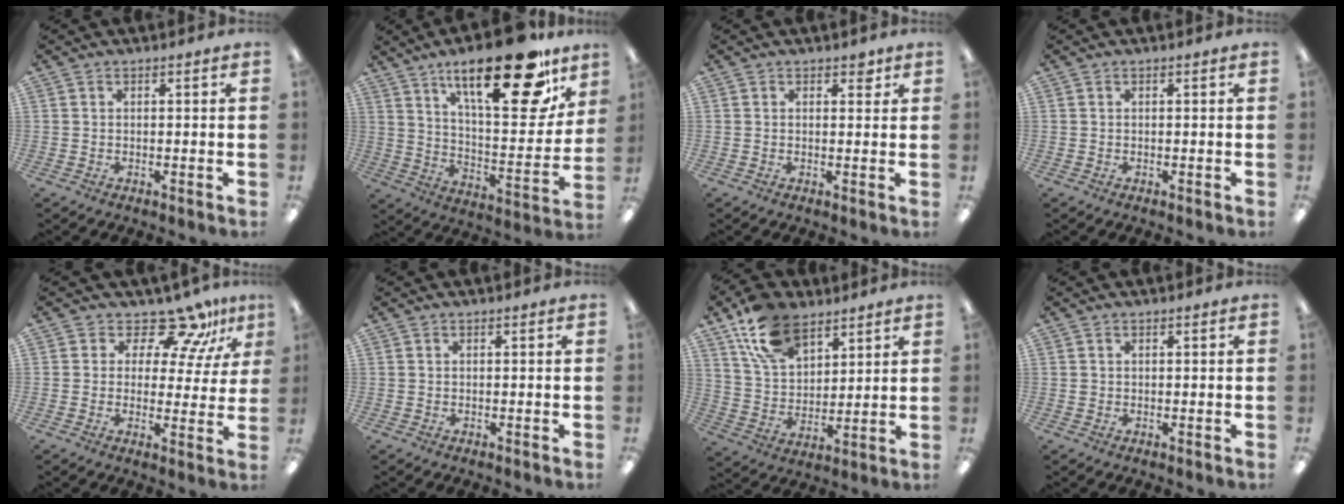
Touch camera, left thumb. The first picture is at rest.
{"total": 25.0, "force": [16.4, 8.0, 17.1], "torque": [-0.243, -0.107, 0.260]}
{"total": 2.1, "force": [1.4, 1.2, 1.0], "torque": [0.002, -0.007, 0.019]}
{"total": 0.0}
{"total": 11.8, "force": [9.7, 4.7, 4.6], "torque": [-0.078, -0.071, 0.176]}
{"total": 0.0}
{"total": 14.5, "force": [9.4, 8.3, 7.2], "torque": [-0.143, -0.030, 0.180]}
{"total": 0.8, "force": [0.1, 0.8, 0.2], "torque": [-0.005, 0.005, 0.001]}